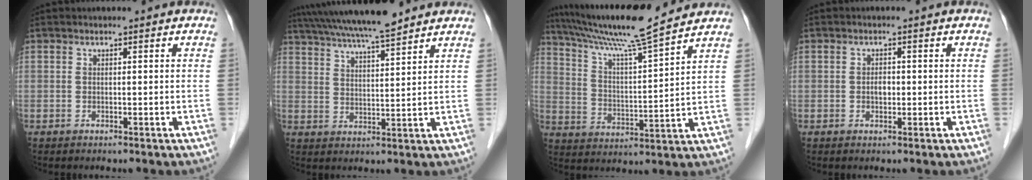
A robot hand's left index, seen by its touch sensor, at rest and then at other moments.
{"total": 13.3, "force": [11.7, 0.3, 6.3], "torque": [-0.117, 0.023, 0.188]}
{"total": 14.3, "force": [12.7, -1.5, 6.3], "torque": [-0.123, 0.007, 0.215]}
{"total": 1.4, "force": [-0.2, 0.9, 1.1], "torque": [-0.020, 0.002, -0.001]}